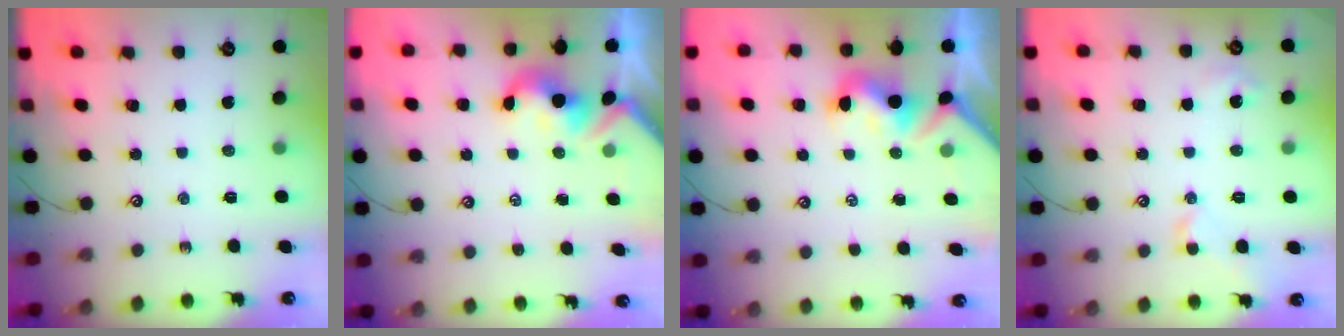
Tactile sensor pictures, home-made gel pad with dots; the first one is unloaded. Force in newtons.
{"total": 2.2, "press": 2.1, "slide": 0.5}
{"total": 1.9, "press": 1.8, "slide": 0.7}
{"total": 1.7, "press": 1.6, "slide": 0.6}